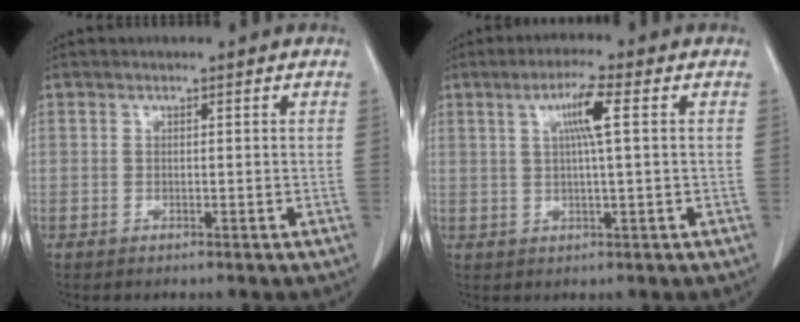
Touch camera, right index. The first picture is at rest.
{"total": 5.9, "force": [1.6, 0.4, 5.7], "torque": [-0.104, 0.005, 0.030]}